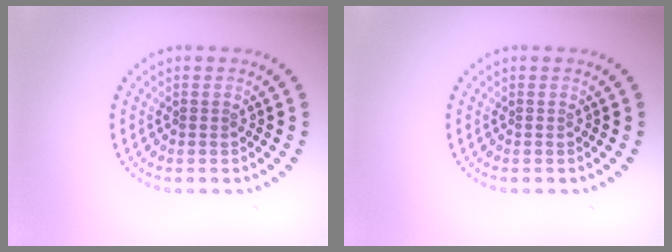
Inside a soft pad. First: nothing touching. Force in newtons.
{"total": 0.0}